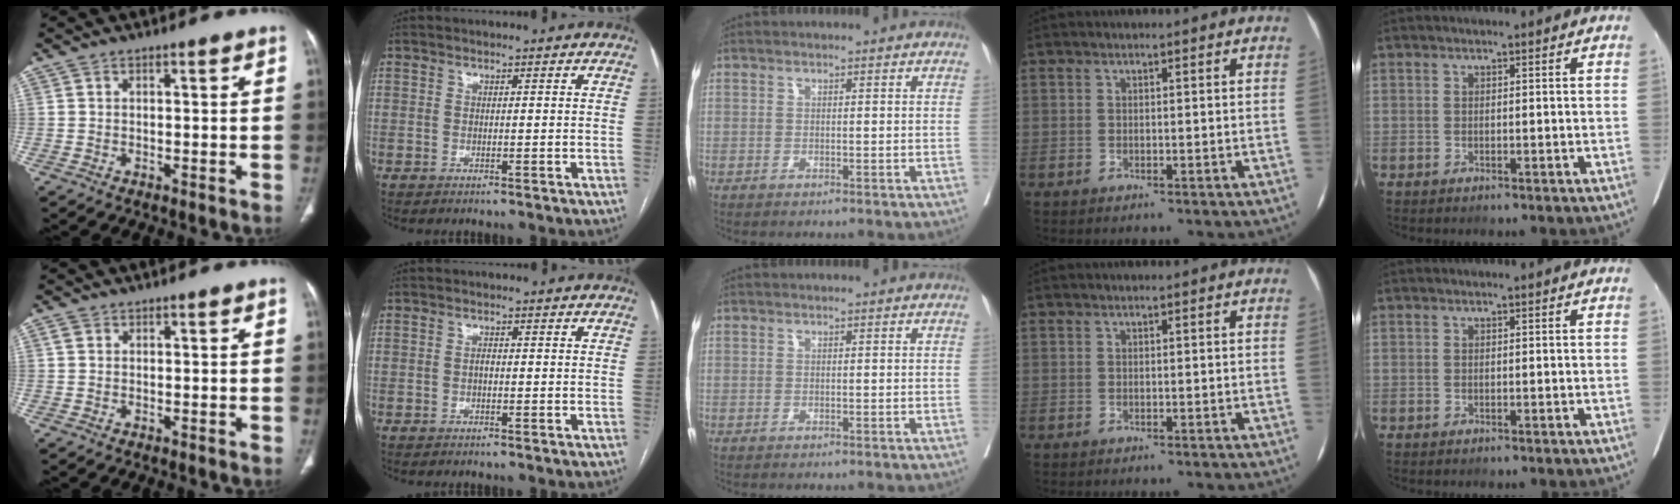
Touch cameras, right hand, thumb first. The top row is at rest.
{"thumb": {"total": 0.9, "force": [0.3, 0.7, 0.5], "torque": [-0.008, 0.005, 0.005]}, "index": {"total": 0.7, "force": [-0.2, 0.3, 0.6], "torque": [-0.010, 0.002, -0.004]}}